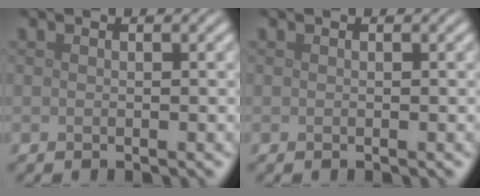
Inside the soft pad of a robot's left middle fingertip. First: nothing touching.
{"total": 0.0}